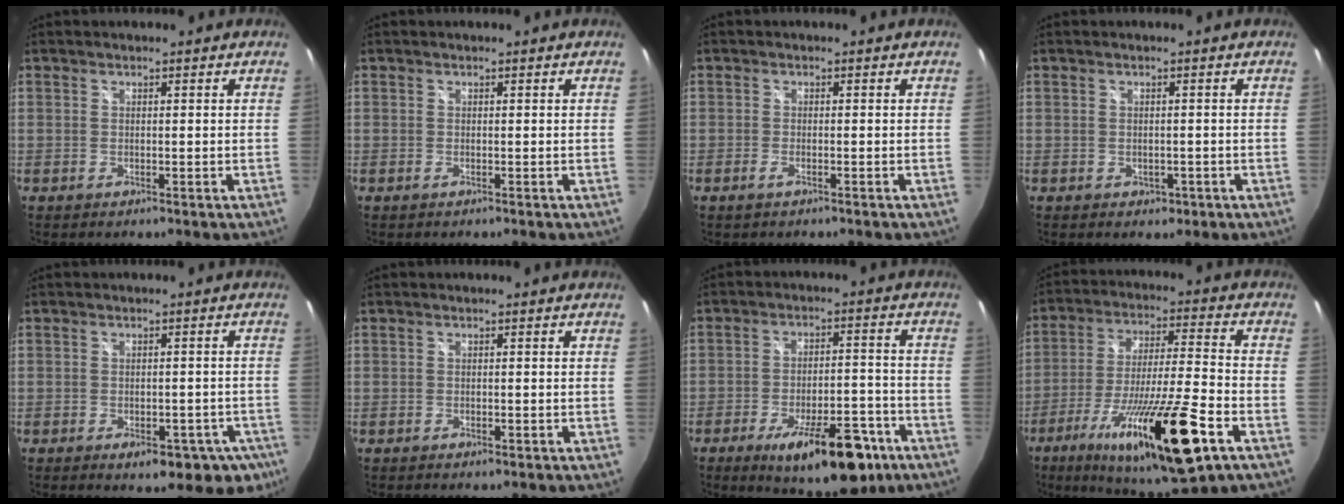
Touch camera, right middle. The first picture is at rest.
{"total": 0.0}
{"total": 1.5, "force": [-1.0, 0.4, 1.1], "torque": [-0.025, -0.002, -0.018]}
{"total": 2.2, "force": [-0.7, 1.8, 1.1], "torque": [-0.018, -0.003, -0.004]}
{"total": 11.2, "force": [-6.6, 5.9, 6.9], "torque": [-0.110, -0.012, -0.068]}
{"total": 1.2, "force": [-0.6, 0.6, 0.8], "torque": [-0.013, -0.003, -0.010]}
{"total": 17.0, "force": [-10.1, 6.2, 12.2], "torque": [-0.184, -0.006, -0.137]}
{"total": 23.6, "force": [-11.8, 3.5, 20.1], "torque": [-0.365, -0.048, -0.198]}